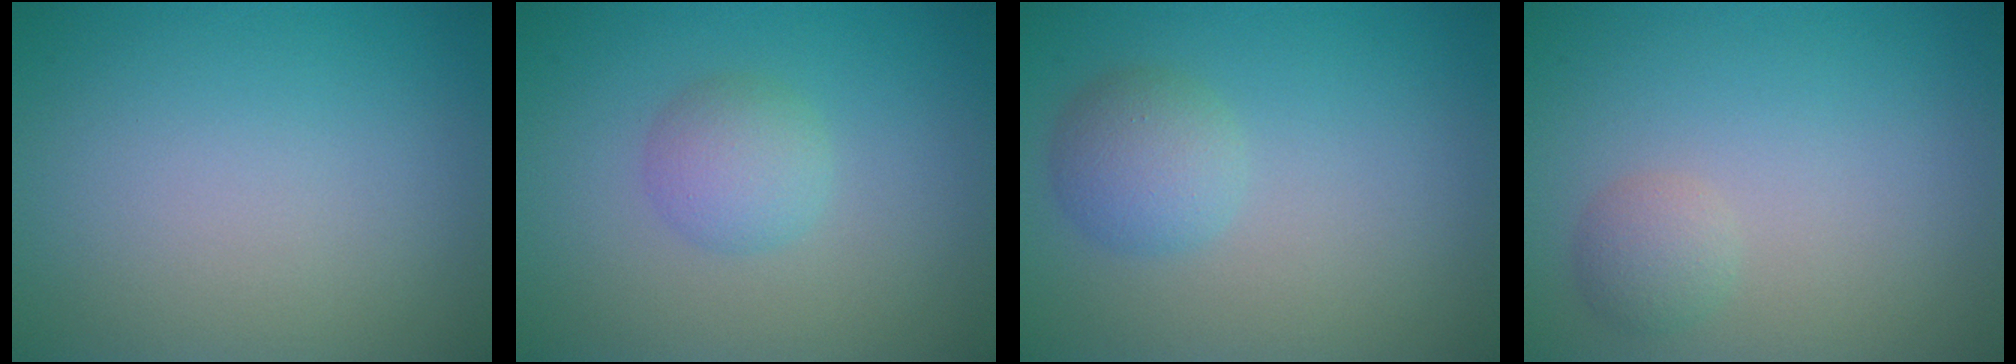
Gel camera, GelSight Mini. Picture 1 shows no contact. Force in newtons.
{"total": 2.5, "press": 2.5, "slide": 0.1}
{"total": 2.6, "press": 2.6, "slide": 0.1}
{"total": 1.6, "press": 1.6, "slide": 0.1}